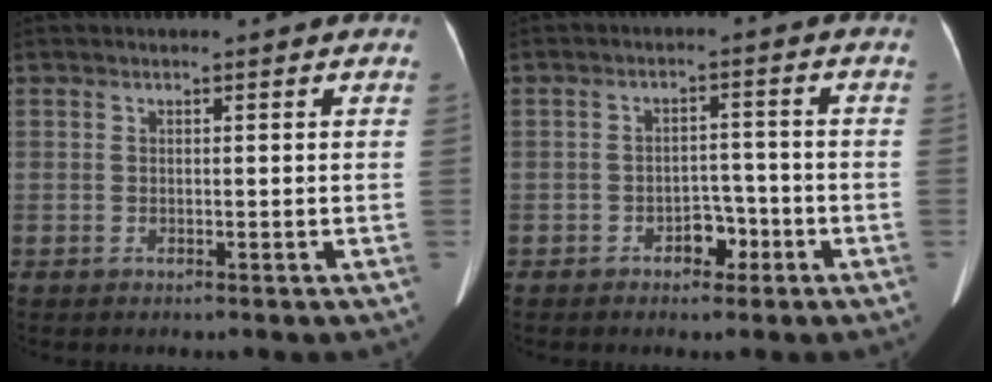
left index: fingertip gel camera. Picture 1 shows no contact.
{"total": 3.7, "force": [-2.1, 2.2, 2.1], "torque": [-0.030, 0.011, -0.028]}